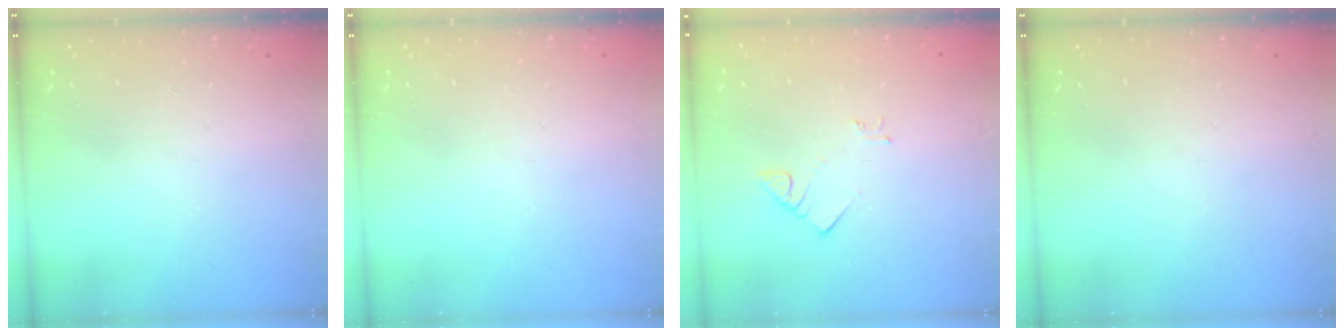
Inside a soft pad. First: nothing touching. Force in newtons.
{"total": 0.0}
{"total": 2.7, "press": 2.7, "slide": 0.2}
{"total": 0.0}